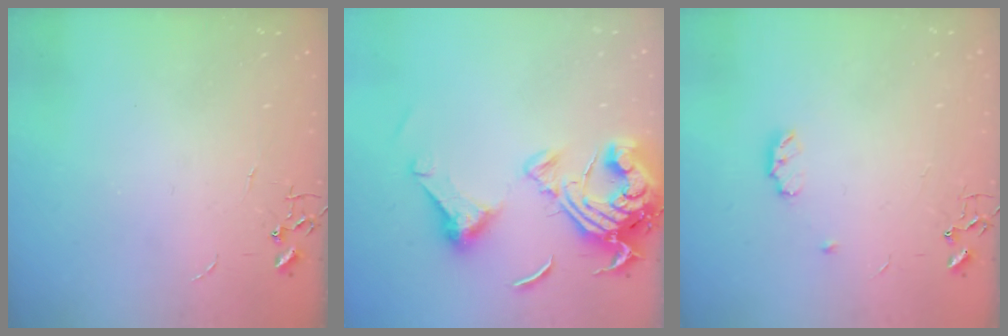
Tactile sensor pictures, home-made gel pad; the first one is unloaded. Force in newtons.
{"total": 17.7, "press": 17.6, "slide": 1.7}
{"total": 5.9, "press": 5.8, "slide": 0.6}